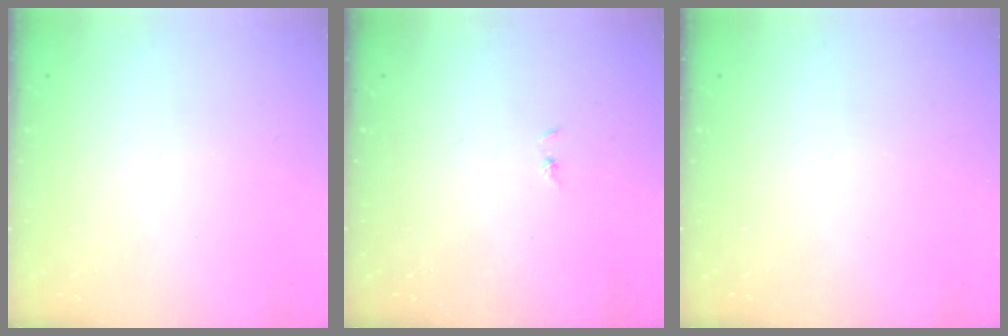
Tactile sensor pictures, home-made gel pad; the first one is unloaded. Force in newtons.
{"total": 0.7, "press": 0.7, "slide": 0.1}
{"total": 0.0}